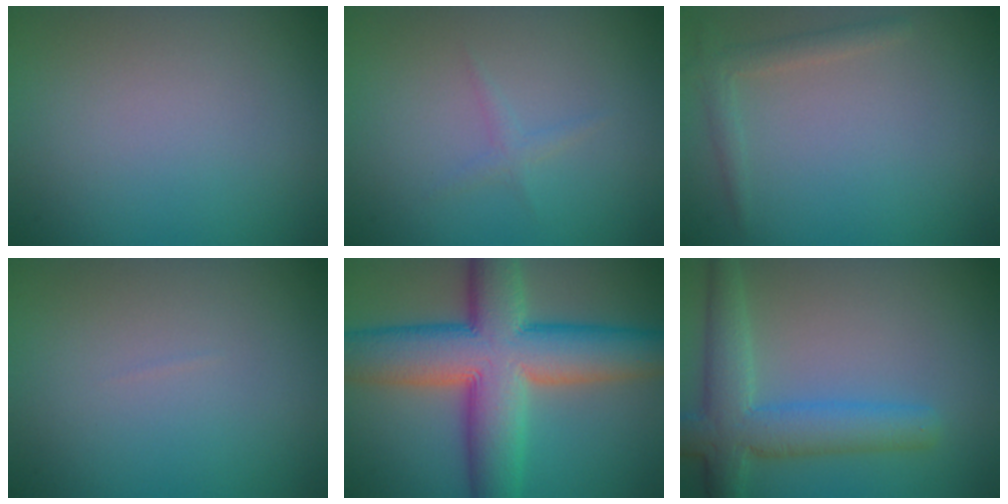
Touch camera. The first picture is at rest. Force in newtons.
{"total": 0.9, "press": 0.9, "slide": 0.1}
{"total": 1.5, "press": 1.5, "slide": 0.1}
{"total": 0.0}
{"total": 12.8, "press": 12.8, "slide": 0.5}
{"total": 5.4, "press": 5.4, "slide": 0.2}